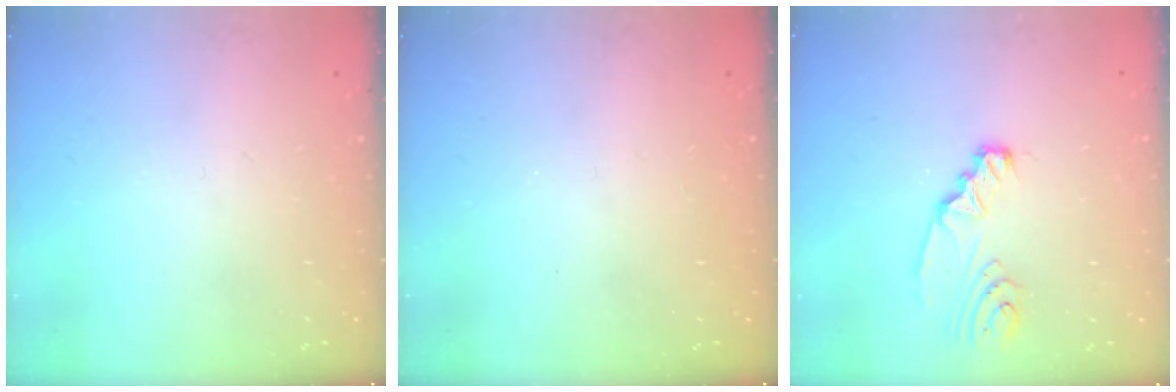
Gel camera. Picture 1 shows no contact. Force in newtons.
{"total": 0.0}
{"total": 4.7, "press": 4.6, "slide": 0.5}